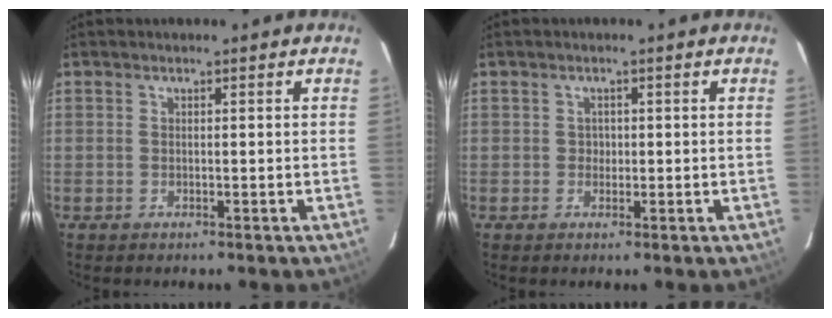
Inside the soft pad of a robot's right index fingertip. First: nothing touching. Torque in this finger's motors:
{"motor_torque": [0.31, 0.00, 0.13, 0.01]}